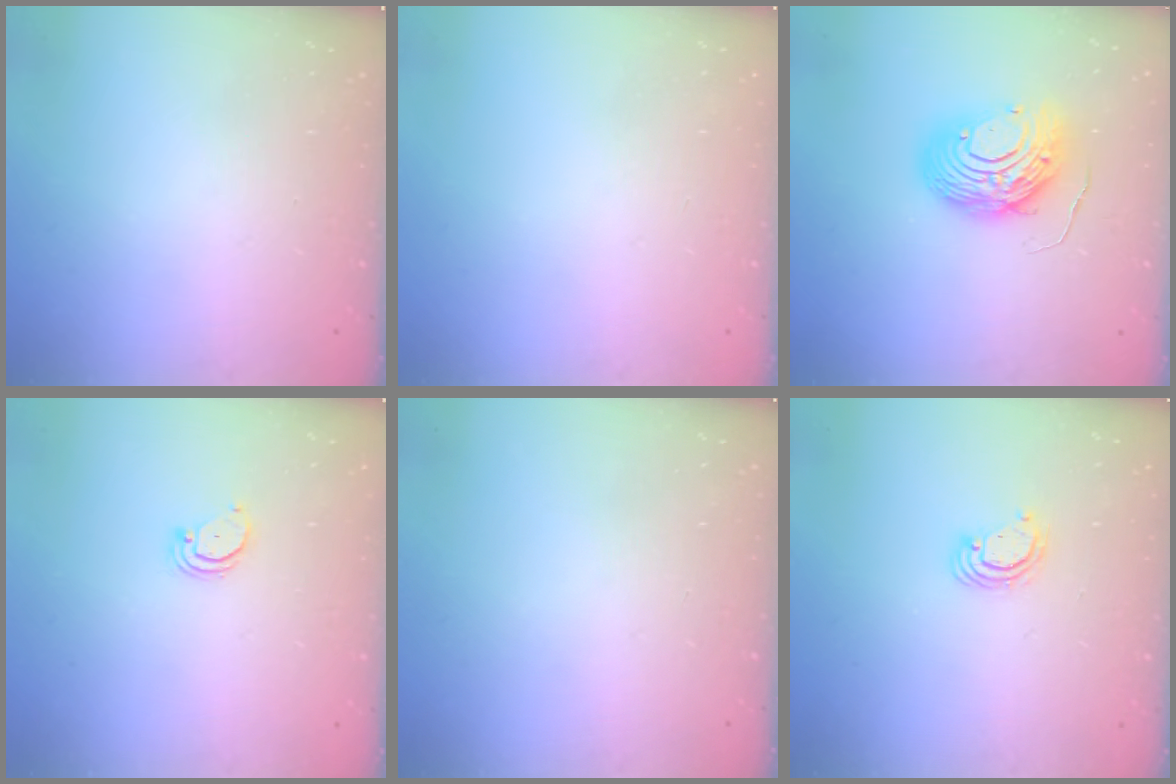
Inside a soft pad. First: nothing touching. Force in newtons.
{"total": 0.0}
{"total": 11.5, "press": 11.5, "slide": 1.1}
{"total": 2.1, "press": 2.1, "slide": 0.2}
{"total": 0.0}
{"total": 3.8, "press": 3.8, "slide": 0.4}